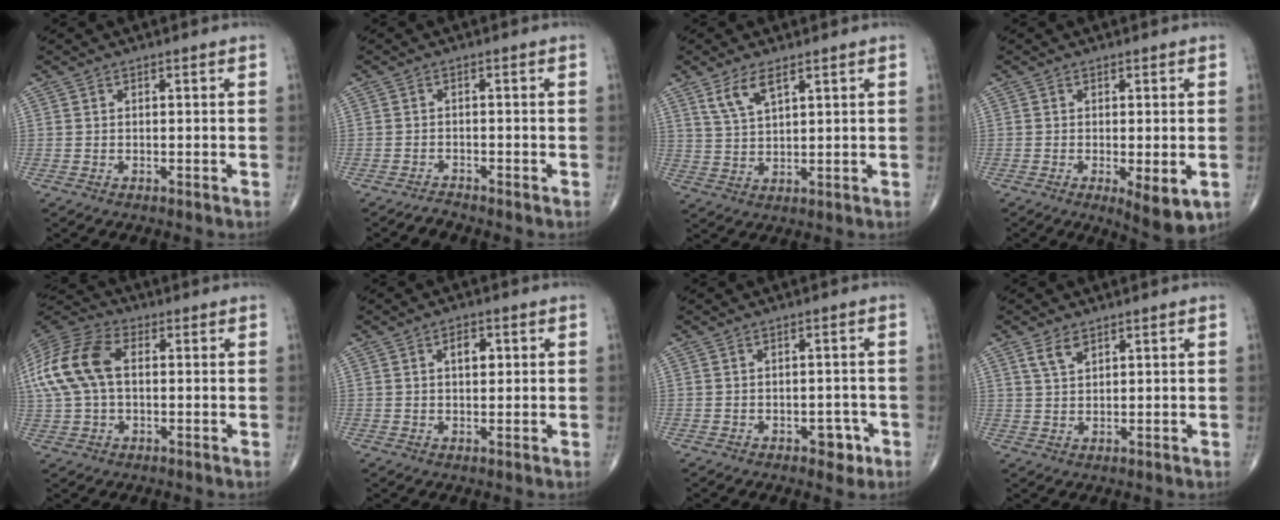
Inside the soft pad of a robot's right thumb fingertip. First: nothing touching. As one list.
[{"total": 1.4, "force": [-1.4, 0.1, -0.1], "torque": [-0.001, 0.002, -0.026]}, {"total": 5.6, "force": [3.4, 2.0, 4.0], "torque": [-0.079, -0.014, 0.072]}, {"total": 6.6, "force": [-1.8, 2.0, 6.0], "torque": [-0.088, -0.020, -0.022]}, {"total": 17.1, "force": [2.1, 10.6, 13.2], "torque": [-0.311, 0.028, 0.035]}, {"total": 3.5, "force": [1.0, 2.1, 2.7], "torque": [-0.028, -0.004, 0.013]}, {"total": 3.3, "force": [-1.6, 2.0, 2.0], "torque": [-0.004, 0.010, -0.020]}, {"total": 3.4, "force": [2.2, 1.6, 2.1], "torque": [-0.038, -0.006, 0.047]}]